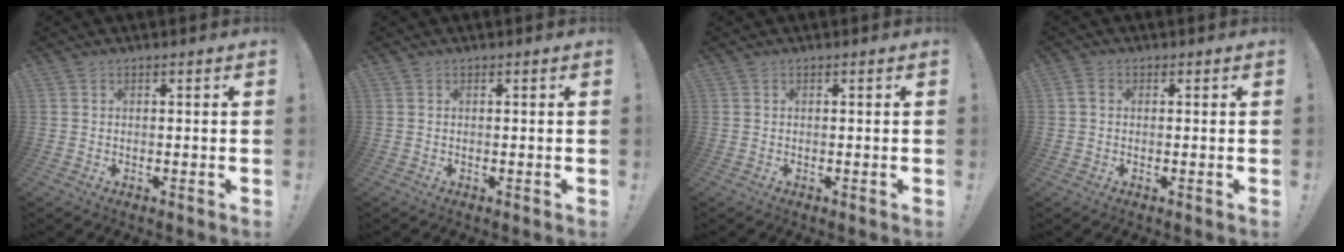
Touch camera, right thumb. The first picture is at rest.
{"total": 0.0}
{"total": 0.0}
{"total": 1.9, "force": [0.2, 1.5, 1.2], "torque": [-0.019, 0.003, 0.002]}